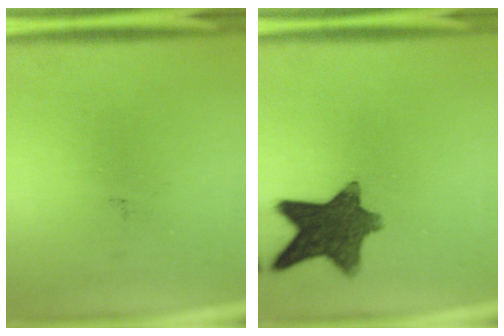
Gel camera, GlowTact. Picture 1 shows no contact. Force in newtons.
{"total": 11.6}